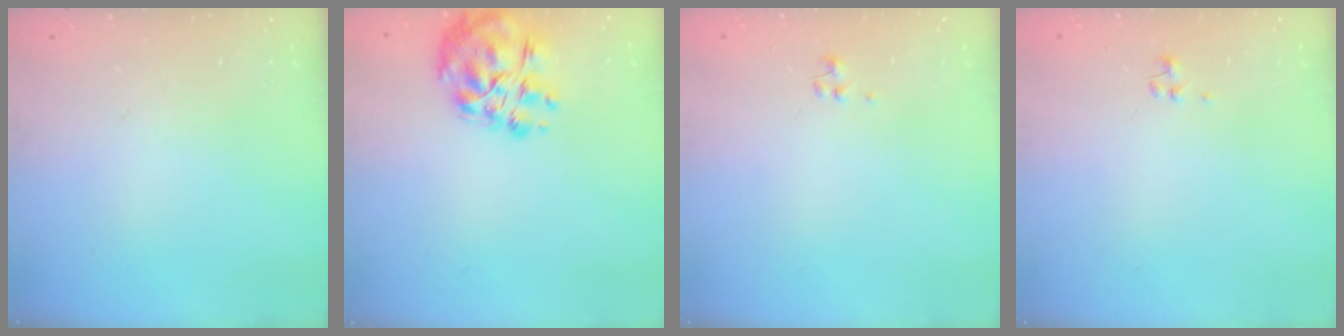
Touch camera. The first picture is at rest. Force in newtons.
{"total": 12.2, "press": 11.9, "slide": 2.6}
{"total": 0.9, "press": 0.8, "slide": 0.4}
{"total": 0.9, "press": 0.8, "slide": 0.4}